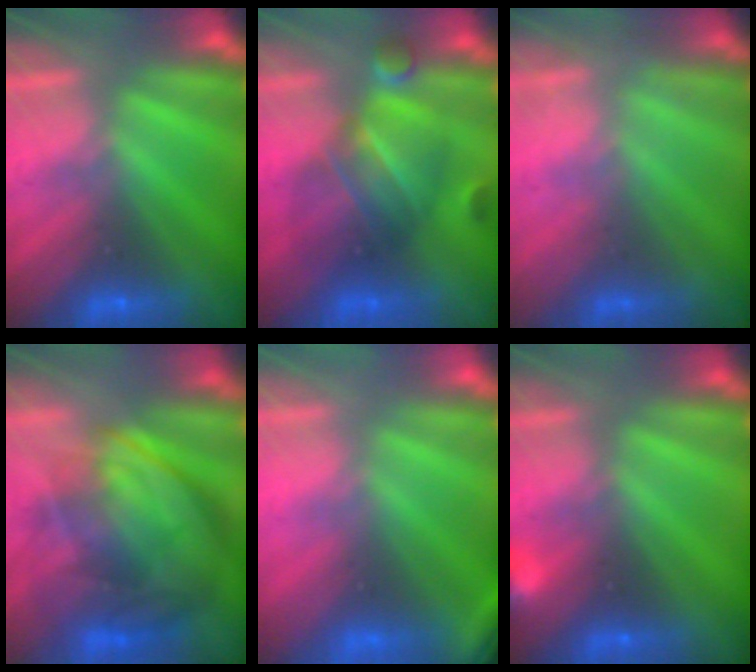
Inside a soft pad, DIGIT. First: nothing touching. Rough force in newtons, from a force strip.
{"total": 7.4}
{"total": 2.9}
{"total": 10.8}
{"total": 3.5}
{"total": 3.2}